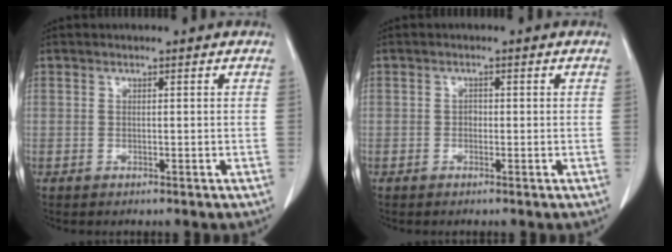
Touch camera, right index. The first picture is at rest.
{"total": 0.8, "force": [-0.1, 0.7, 0.5], "torque": [-0.005, 0.003, -0.005]}